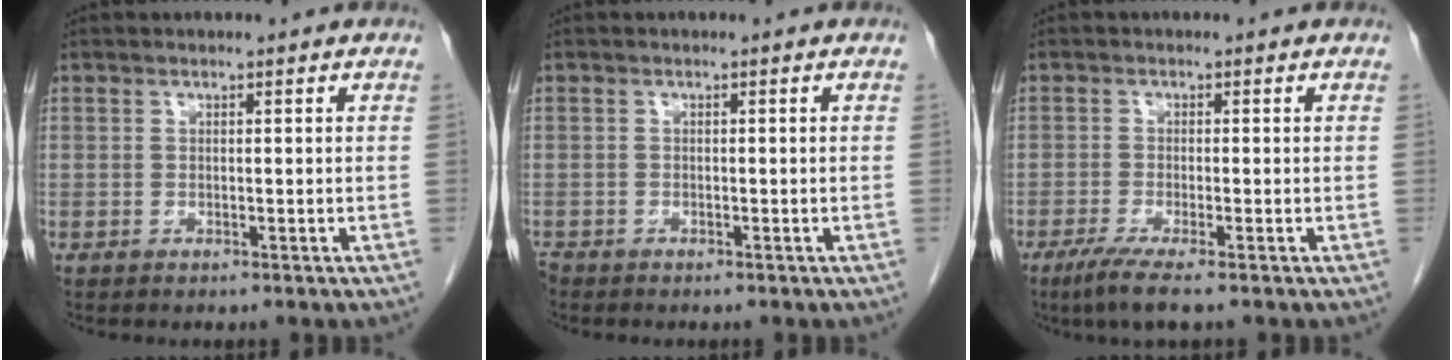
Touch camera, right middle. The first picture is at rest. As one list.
[{"total": 1.2, "force": [-1.0, 0.6, 0.2], "torque": [-0.007, -0.002, -0.019]}, {"total": 4.2, "force": [-2.8, -0.1, 3.1], "torque": [-0.063, -0.015, -0.055]}]